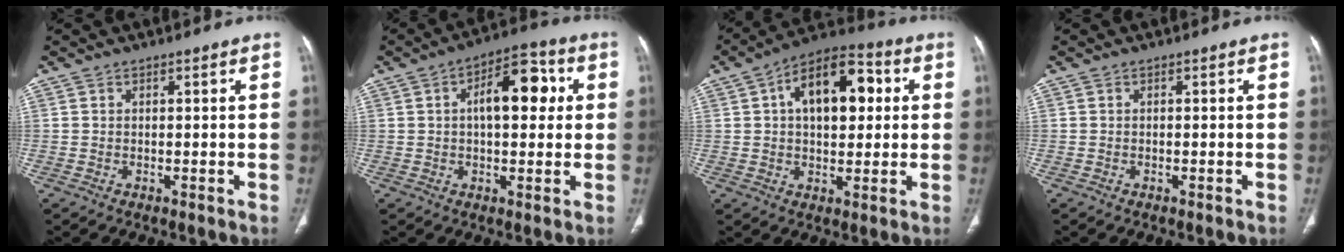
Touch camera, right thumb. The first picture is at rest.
{"total": 11.5, "force": [2.1, 5.8, 9.7], "torque": [-0.119, 0.021, 0.023]}
{"total": 15.3, "force": [3.3, 8.6, 12.2], "torque": [-0.154, 0.021, 0.045]}
{"total": 0.0}